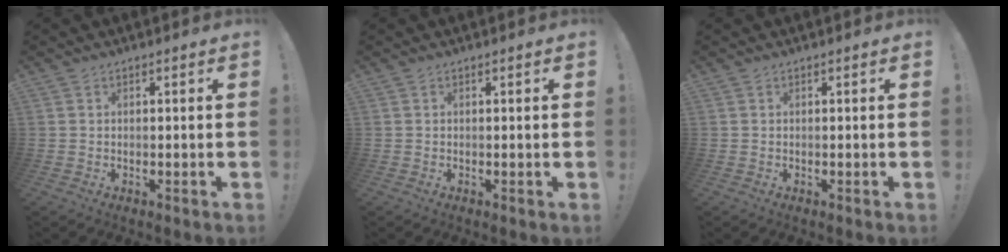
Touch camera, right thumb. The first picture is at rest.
{"total": 0.0}
{"total": 0.0}